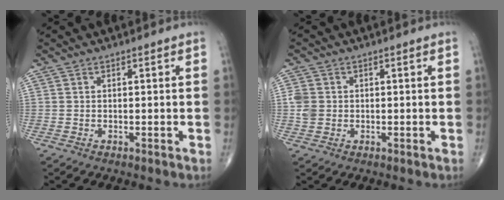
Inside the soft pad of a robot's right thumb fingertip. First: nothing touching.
{"total": 3.4, "force": [0.1, 2.9, 1.7], "torque": [-0.031, 0.004, 0.001]}